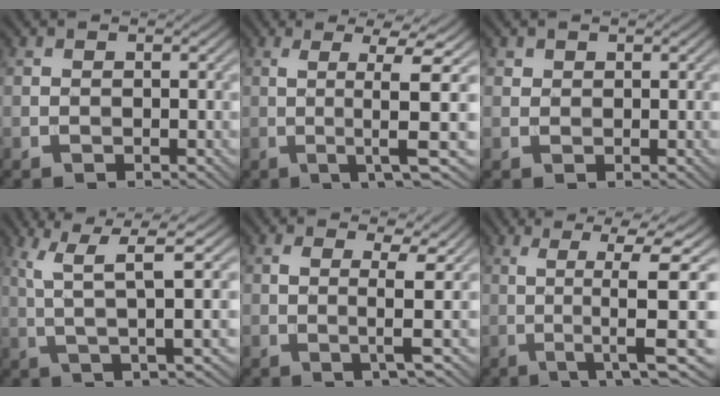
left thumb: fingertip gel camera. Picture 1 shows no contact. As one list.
[{"total": 7.1, "force": [-0.4, 0.2, 7.1], "torque": [-0.130, 0.009, -0.006]}, {"total": 0.9, "force": [0.6, 0.6, 0.2], "torque": [-0.003, -0.001, 0.013]}, {"total": 6.5, "force": [1.7, 0.8, 6.2], "torque": [-0.131, 0.012, 0.038]}, {"total": 3.5, "force": [0.4, 0.2, 3.5], "torque": [-0.071, 0.003, 0.003]}, {"total": 10.3, "force": [-0.7, 0.7, 10.3], "torque": [-0.164, 0.025, 0.000]}]